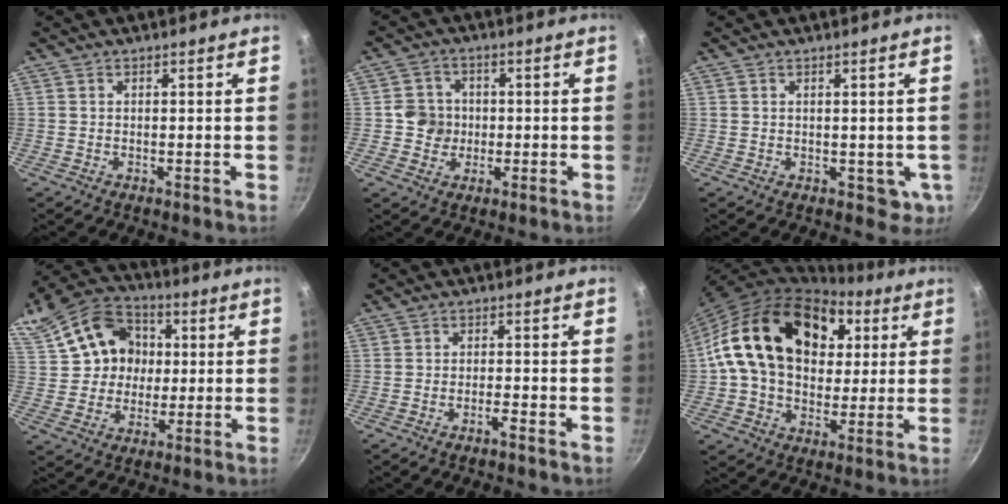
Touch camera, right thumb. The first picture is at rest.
{"total": 5.3, "force": [-0.4, 5.1, 1.4], "torque": [0.005, 0.012, -0.015]}
{"total": 3.6, "force": [0.3, 2.7, 2.5], "torque": [-0.019, -0.002, 0.011]}
{"total": 16.4, "force": [4.0, 13.3, 8.6], "torque": [-0.133, 0.028, 0.069]}
{"total": 1.8, "force": [-1.4, 0.0, 1.2], "torque": [-0.028, 0.013, -0.023]}
{"total": 23.3, "force": [5.4, 17.1, 15.0], "torque": [-0.236, 0.013, 0.085]}